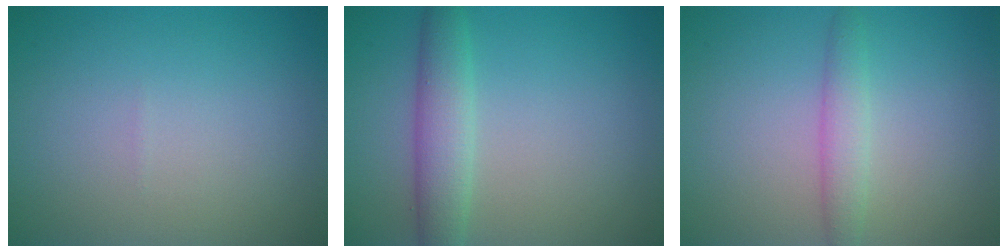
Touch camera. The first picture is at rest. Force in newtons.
{"total": 3.5, "press": 3.5, "slide": 0.3}
{"total": 2.1, "press": 2.1, "slide": 0.1}